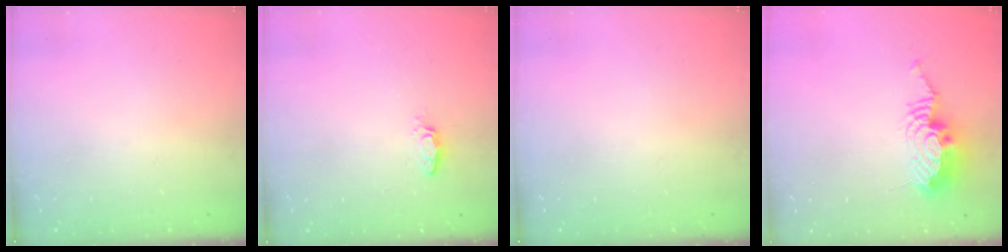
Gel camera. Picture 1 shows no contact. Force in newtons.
{"total": 2.8, "press": 2.8, "slide": 0.4}
{"total": 0.0}
{"total": 13.9, "press": 13.8, "slide": 1.2}